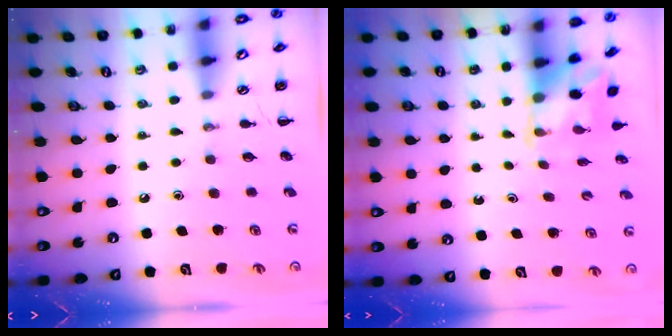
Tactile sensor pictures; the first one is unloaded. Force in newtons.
{"total": 2.0, "press": 1.9, "slide": 0.7}